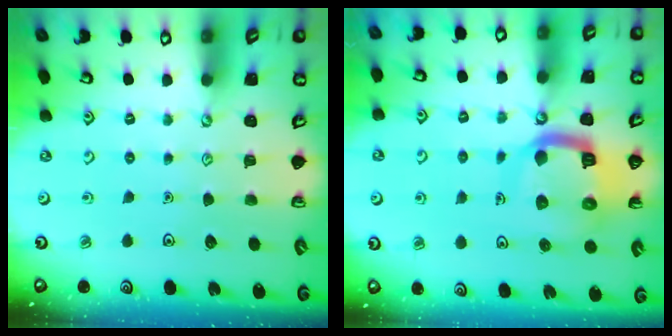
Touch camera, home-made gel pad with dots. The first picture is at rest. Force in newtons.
{"total": 12.4, "press": 12.3, "slide": 1.6}